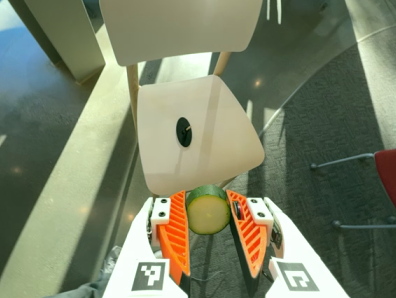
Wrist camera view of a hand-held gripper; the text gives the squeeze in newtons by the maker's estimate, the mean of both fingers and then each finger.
{"total": 11.1, "left": 11.4, "right": 10.8}